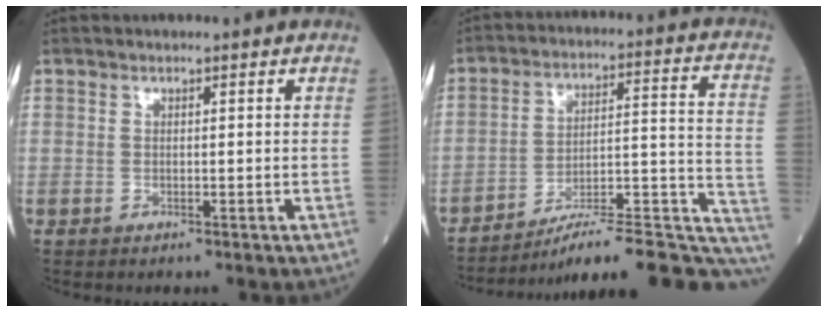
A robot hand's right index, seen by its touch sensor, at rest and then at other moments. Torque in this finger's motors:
{"motor_torque": [-0.15, -0.71, 0.19, 0.05]}